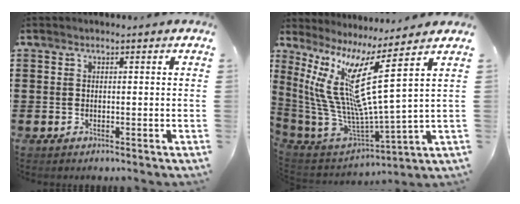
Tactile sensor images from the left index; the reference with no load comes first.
{"total": 14.2, "force": [6.2, 1.8, 12.6], "torque": [-0.296, -0.076, 0.088]}